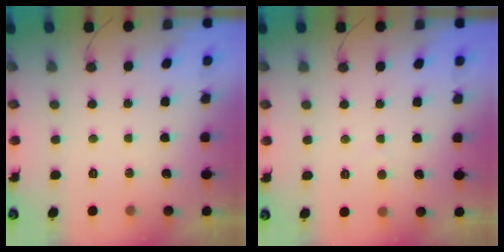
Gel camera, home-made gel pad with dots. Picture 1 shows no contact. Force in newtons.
{"total": 2.0, "press": 2.0, "slide": 0.2}